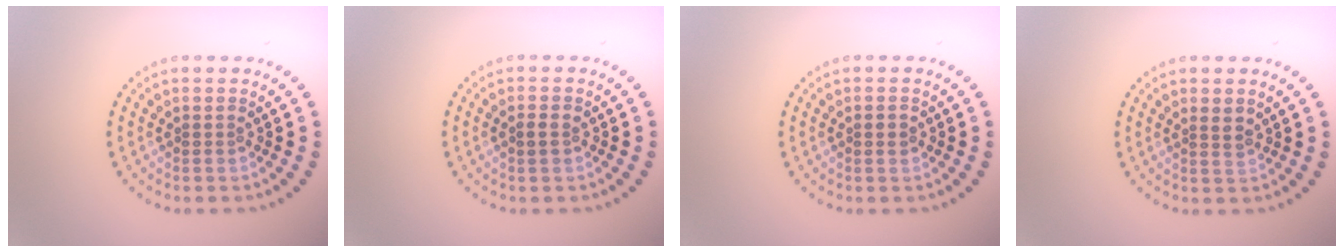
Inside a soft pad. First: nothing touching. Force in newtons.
{"total": 1.2, "press": 1.2, "slide": 0.1}
{"total": 1.1, "press": 1.1, "slide": 0.1}
{"total": 0.9, "press": 0.7, "slide": 0.6}